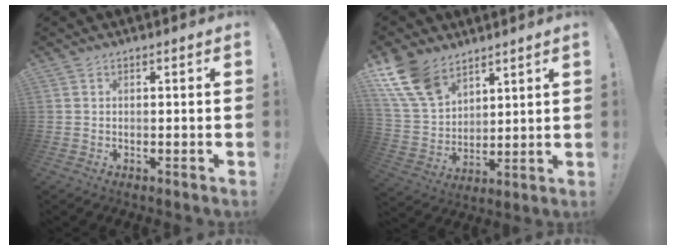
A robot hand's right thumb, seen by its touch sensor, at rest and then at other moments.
{"total": 15.0, "force": [9.9, 8.8, 7.2], "torque": [-0.157, -0.051, 0.195]}